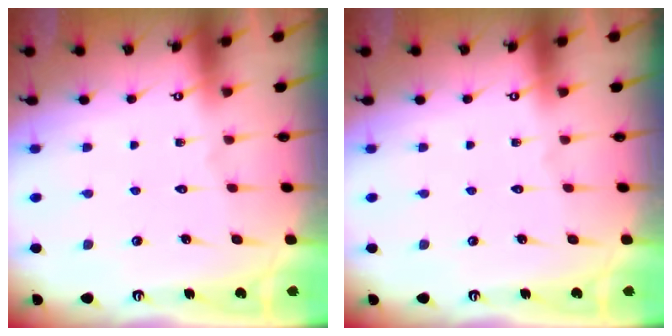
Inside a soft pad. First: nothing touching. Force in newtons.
{"total": 0.0}